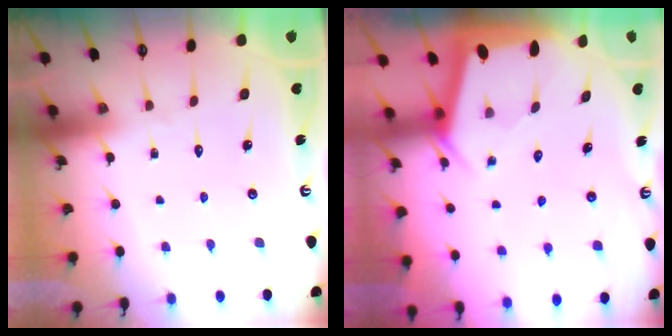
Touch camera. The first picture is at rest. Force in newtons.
{"total": 2.1, "press": 2.1, "slide": 0.3}